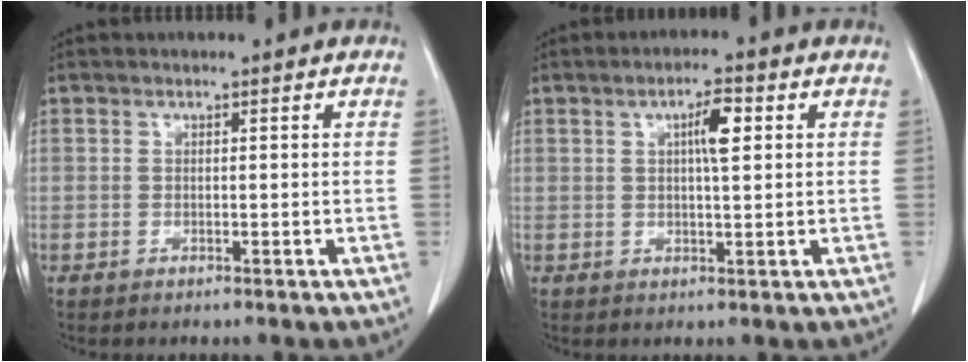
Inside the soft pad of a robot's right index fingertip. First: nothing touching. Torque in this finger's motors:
{"motor_torque": [0.12, 0.08, 0.11, 0.06]}